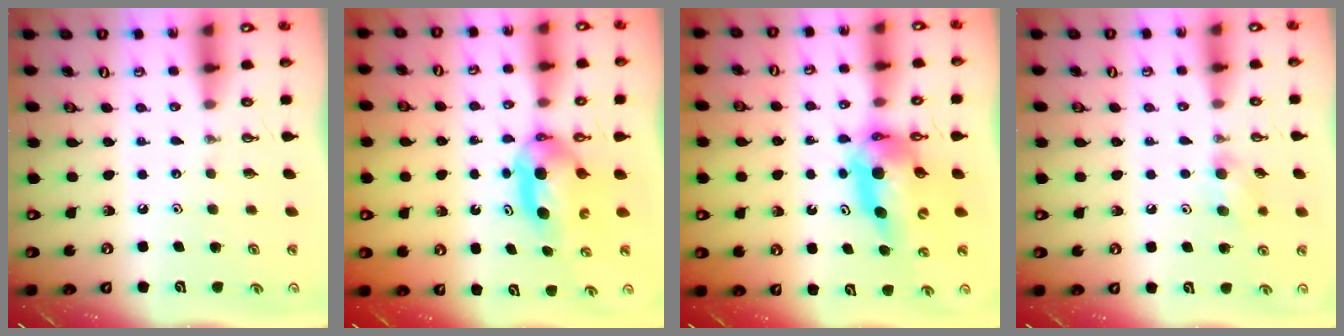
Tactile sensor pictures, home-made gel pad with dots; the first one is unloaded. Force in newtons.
{"total": 6.6, "press": 5.7, "slide": 3.4}
{"total": 11.3, "press": 11.3, "slide": 1.2}
{"total": 7.5, "press": 7.4, "slide": 1.2}